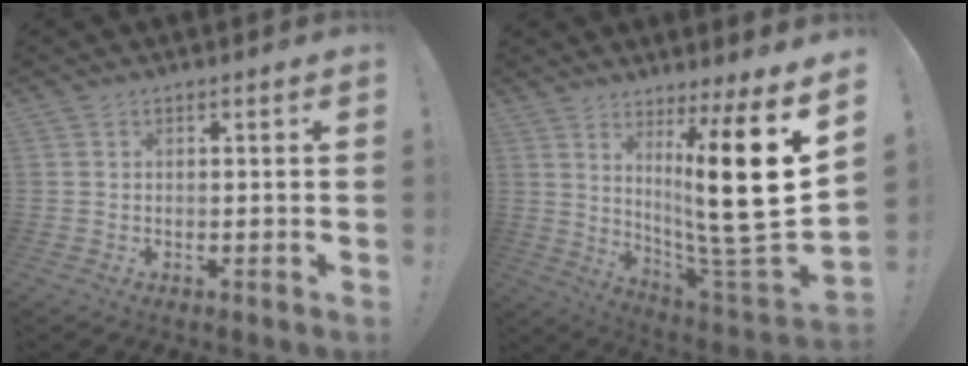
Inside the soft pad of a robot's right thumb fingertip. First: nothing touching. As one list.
[{"total": 21.3, "force": [5.0, 2.1, 20.6], "torque": [-0.329, -0.052, 0.071]}]